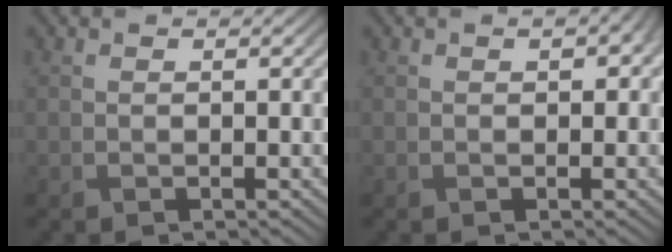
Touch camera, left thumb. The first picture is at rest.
{"total": 1.6, "force": [0.3, 1.0, 1.3], "torque": [-0.017, -0.002, 0.007]}